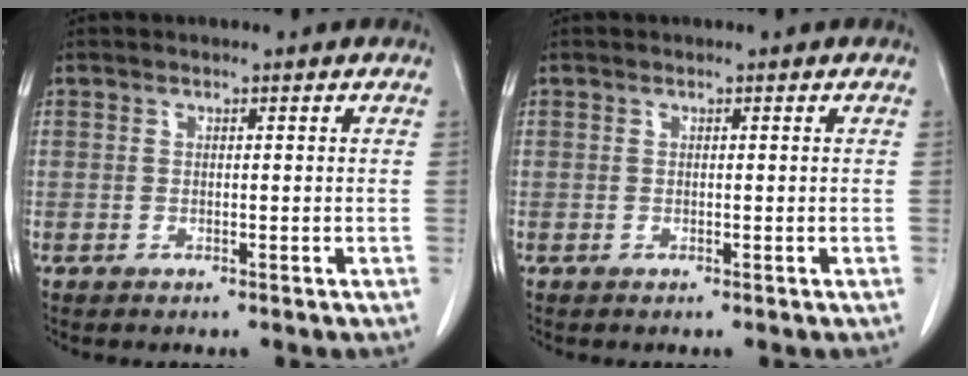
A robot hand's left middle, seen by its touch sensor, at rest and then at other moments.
{"total": 0.0}